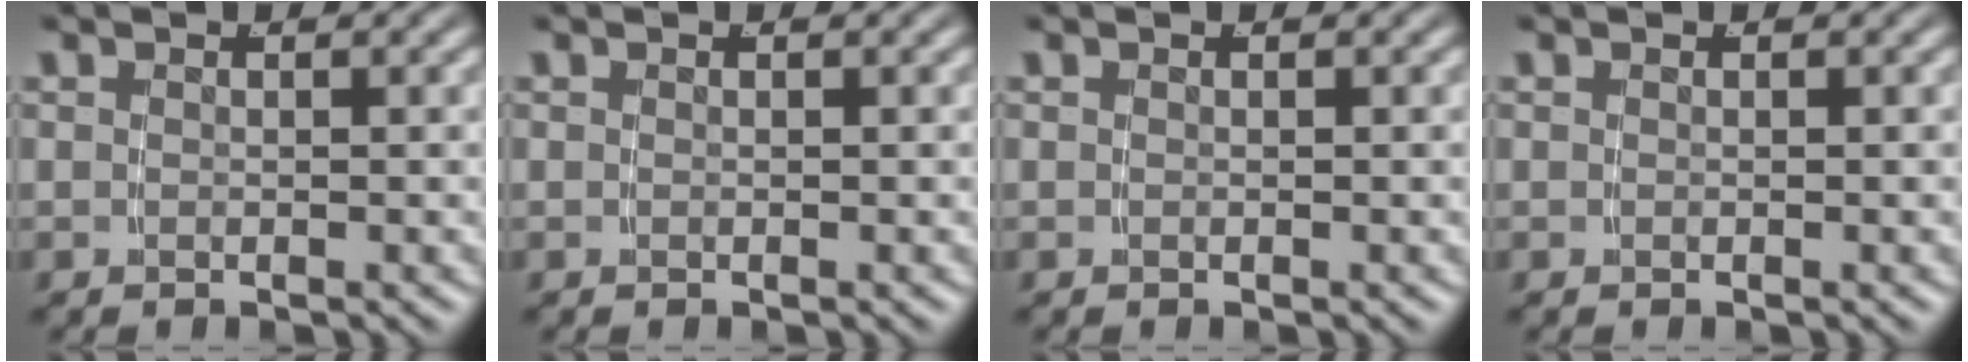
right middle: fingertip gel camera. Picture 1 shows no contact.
{"total": 0.0}
{"total": 0.0}
{"total": 0.0}